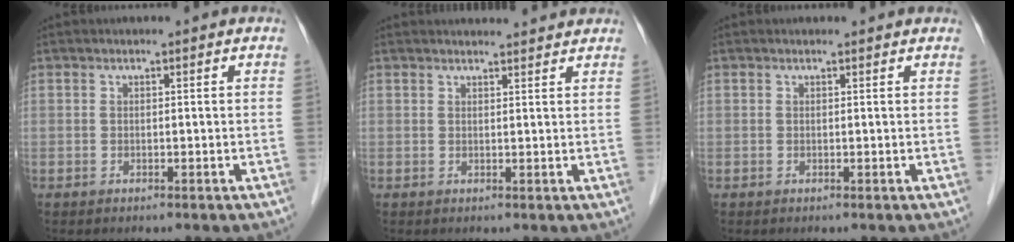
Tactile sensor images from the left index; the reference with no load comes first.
{"total": 7.2, "force": [6.9, 0.8, 1.6], "torque": [-0.015, 0.023, 0.072]}
{"total": 1.9, "force": [1.8, 0.5, 0.4], "torque": [-0.015, 0.014, 0.015]}